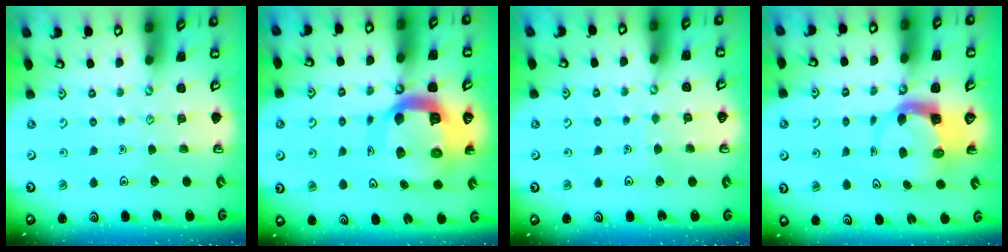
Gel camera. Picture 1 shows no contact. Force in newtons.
{"total": 17.1, "press": 17.0, "slide": 1.8}
{"total": 2.8, "press": 2.8, "slide": 0.1}
{"total": 3.9, "press": 3.9, "slide": 0.6}